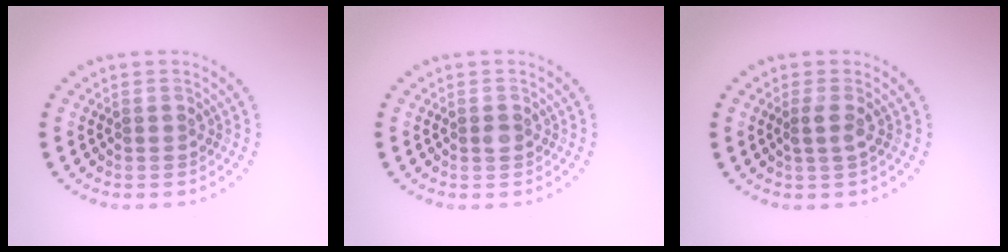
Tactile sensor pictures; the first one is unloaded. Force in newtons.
{"total": 0.8, "press": 0.8, "slide": 0.1}
{"total": 1.3, "press": 1.1, "slide": 0.7}